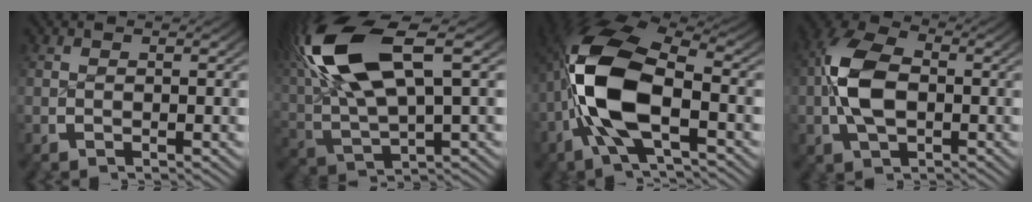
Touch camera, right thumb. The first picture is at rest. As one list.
[{"total": 11.2, "force": [3.5, 5.9, 8.9], "torque": [-0.194, -0.010, 0.070]}, {"total": 13.2, "force": [-0.1, 7.6, 10.9], "torque": [-0.249, -0.038, 0.016]}, {"total": 7.0, "force": [0.8, 5.0, 4.9], "torque": [-0.116, -0.015, 0.018]}]